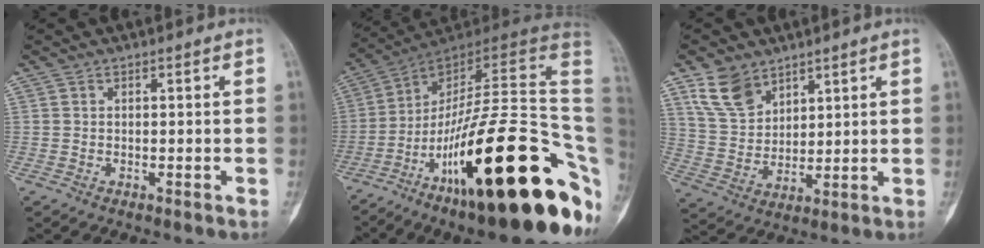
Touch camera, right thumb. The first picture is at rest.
{"total": 35.3, "force": [-10.8, 9.6, 32.2], "torque": [-0.394, 0.078, -0.168]}
{"total": 9.3, "force": [6.1, 5.7, 3.9], "torque": [-0.060, -0.027, 0.130]}